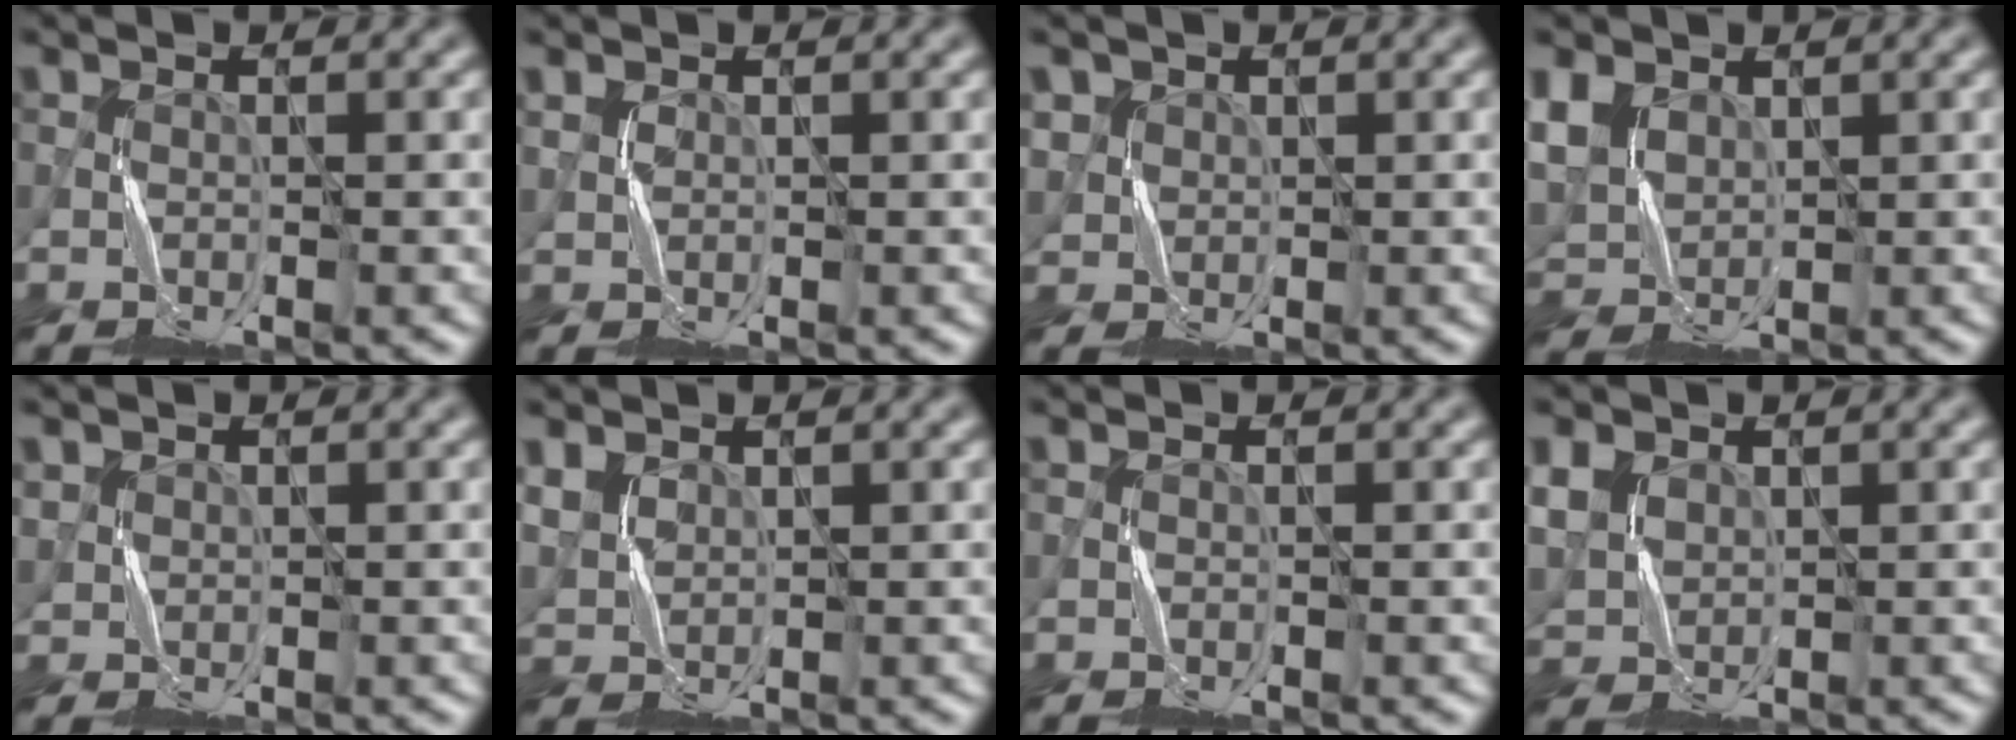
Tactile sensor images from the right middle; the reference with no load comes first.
{"total": 0.8, "force": [0.5, 0.5, 0.2], "torque": [-0.008, 0.000, 0.014]}
{"total": 1.7, "force": [0.7, 1.6, 0.1], "torque": [-0.010, 0.001, 0.014]}
{"total": 5.2, "force": [2.2, 3.7, 2.8], "torque": [-0.079, 0.004, 0.045]}
{"total": 1.1, "force": [0.6, 0.9, -0.1], "torque": [-0.006, 0.001, 0.014]}
{"total": 2.4, "force": [1.5, 1.6, 1.1], "torque": [-0.036, 0.004, 0.036]}
{"total": 0.0}
{"total": 3.8, "force": [1.5, 2.9, 1.9], "torque": [-0.059, 0.002, 0.032]}